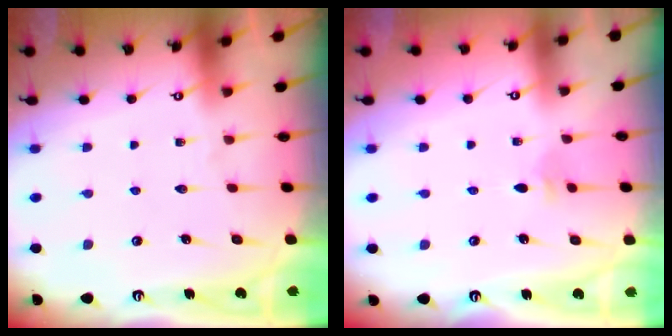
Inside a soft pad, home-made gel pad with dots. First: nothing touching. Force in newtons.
{"total": 2.6, "press": 2.5, "slide": 0.5}